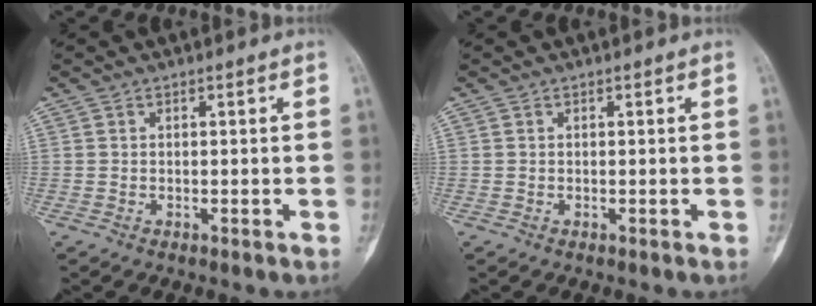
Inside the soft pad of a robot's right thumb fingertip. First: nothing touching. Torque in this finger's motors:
{"motor_torque": [0.02, 0.15, -0.01, 0.01, 0.02]}